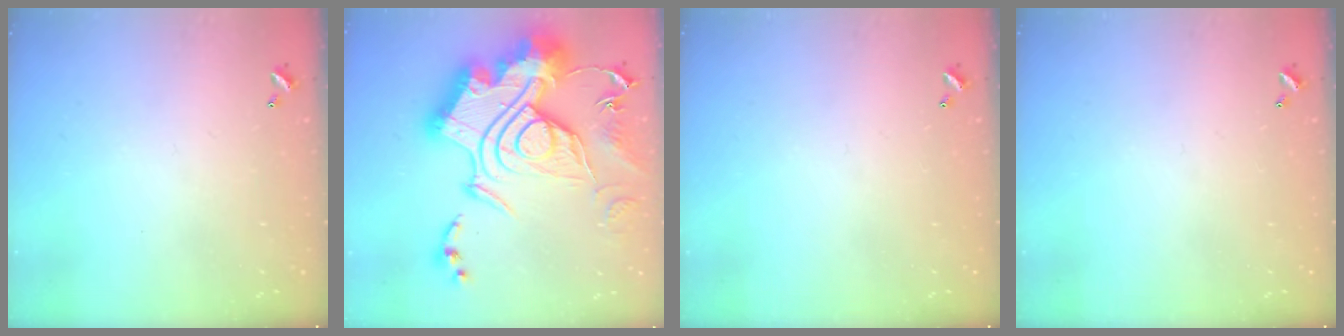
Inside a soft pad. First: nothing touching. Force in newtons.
{"total": 1.1, "press": 1.1, "slide": 0.0}
{"total": 0.0}
{"total": 0.0}